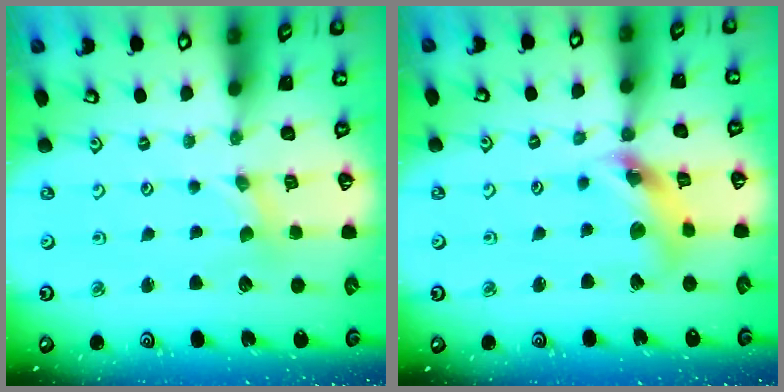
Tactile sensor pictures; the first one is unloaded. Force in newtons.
{"total": 11.4, "press": 11.3, "slide": 1.5}